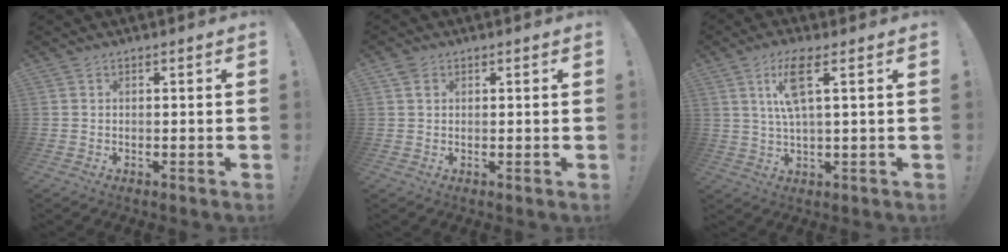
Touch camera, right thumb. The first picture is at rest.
{"total": 1.8, "force": [1.1, 1.1, 0.9], "torque": [-0.002, -0.005, 0.018]}
{"total": 8.8, "force": [3.2, 1.8, 8.0], "torque": [-0.153, 0.004, 0.056]}